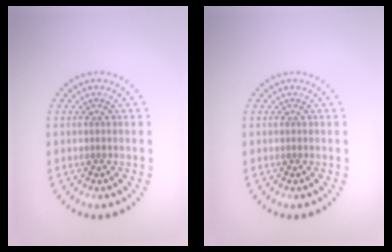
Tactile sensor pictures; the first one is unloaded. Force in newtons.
{"total": 0.0}